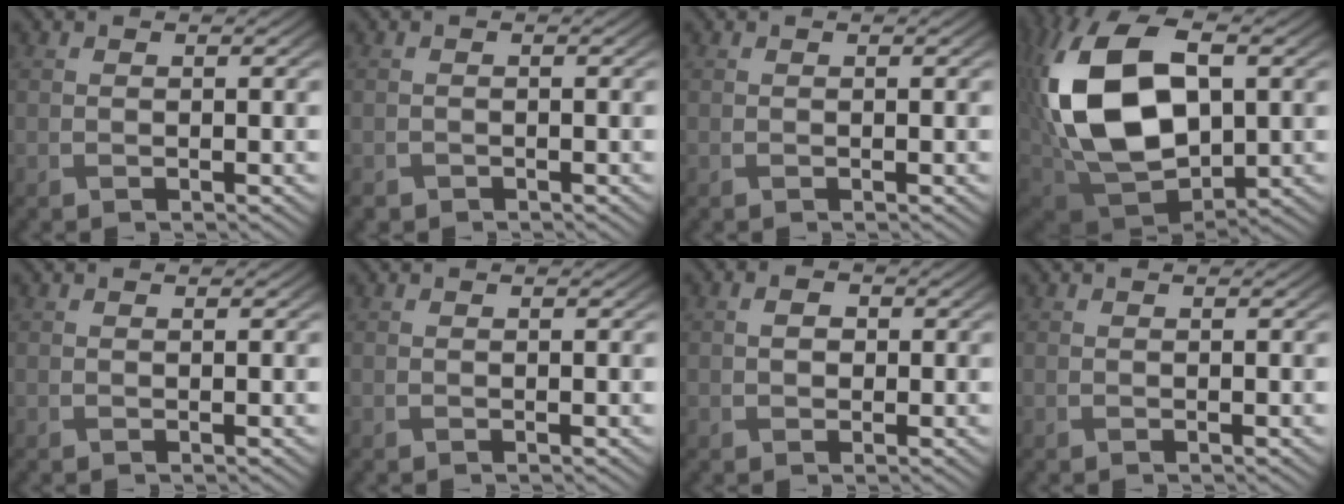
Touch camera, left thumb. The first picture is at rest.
{"total": 0.8, "force": [-0.7, 0.4, 0.0], "torque": [0.001, -0.004, -0.015]}
{"total": 0.0}
{"total": 19.7, "force": [2.6, 12.1, 15.3], "torque": [-0.347, -0.007, 0.054]}
{"total": 0.0}
{"total": 0.0}
{"total": 1.9, "force": [0.2, 1.5, 1.1], "torque": [-0.024, 0.000, 0.001]}
{"total": 0.0}